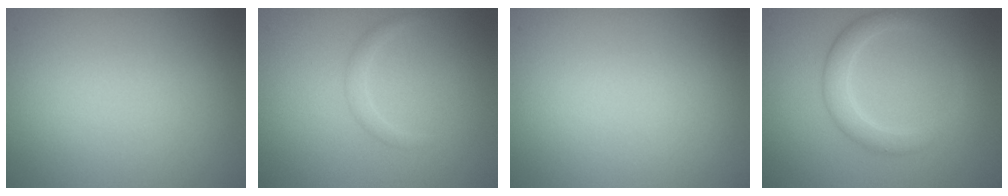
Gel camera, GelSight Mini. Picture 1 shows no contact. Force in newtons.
{"total": 0.9, "press": 0.9, "slide": 0.0}
{"total": 0.0}
{"total": 2.6, "press": 2.6, "slide": 0.1}